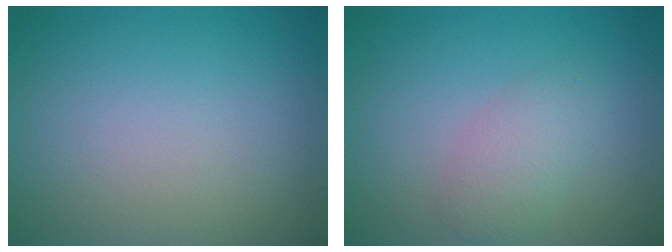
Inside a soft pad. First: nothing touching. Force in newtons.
{"total": 2.6, "press": 2.6, "slide": 0.1}